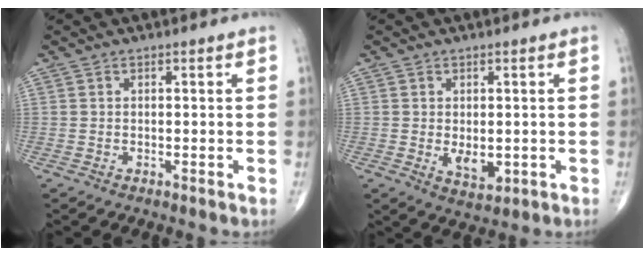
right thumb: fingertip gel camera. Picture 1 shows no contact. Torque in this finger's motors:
{"motor_torque": [0.58, 0.77, -0.08, -0.01, 0.13]}